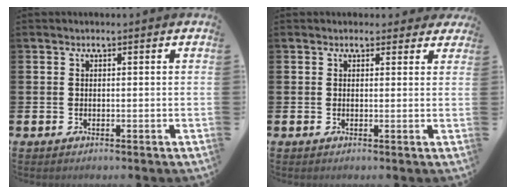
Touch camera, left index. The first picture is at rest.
{"total": 1.4, "force": [1.0, 1.0, 0.1], "torque": [0.006, 0.006, 0.015]}